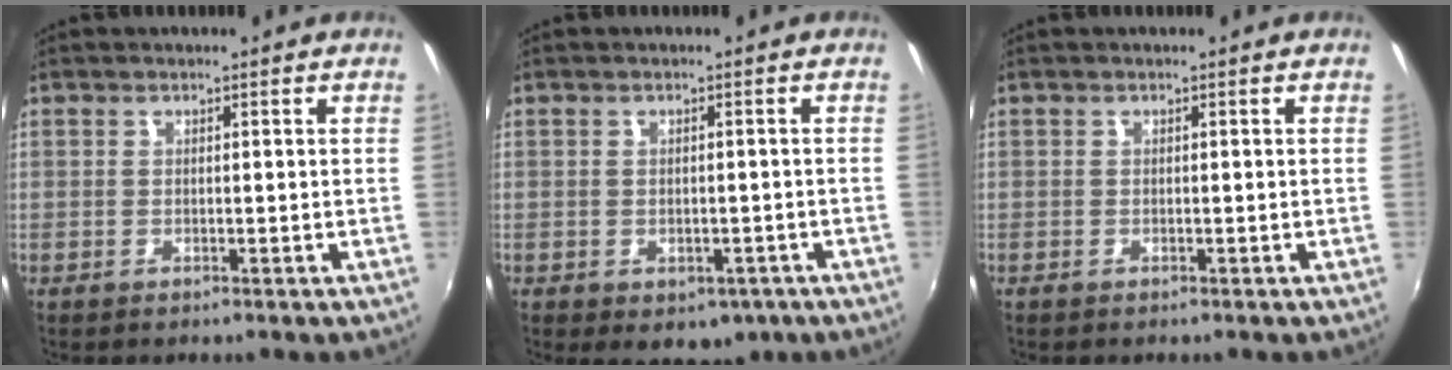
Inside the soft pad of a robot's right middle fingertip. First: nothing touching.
{"total": 6.1, "force": [-3.0, 4.2, 3.2], "torque": [-0.058, -0.019, -0.030]}
{"total": 0.0}